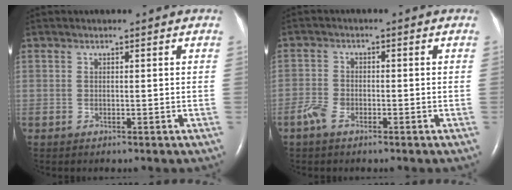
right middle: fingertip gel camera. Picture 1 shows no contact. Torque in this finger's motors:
{"motor_torque": [-0.01, -0.01, 0.05, 0.03]}